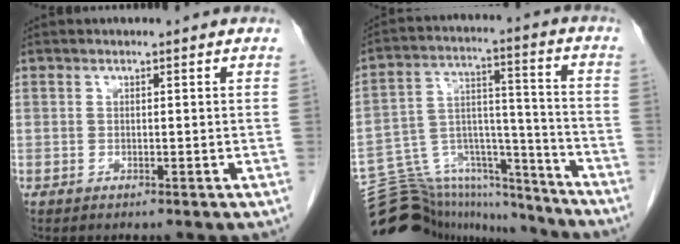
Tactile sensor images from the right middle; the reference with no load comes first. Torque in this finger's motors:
{"motor_torque": [0.71, -0.67, 0.05, -0.06]}